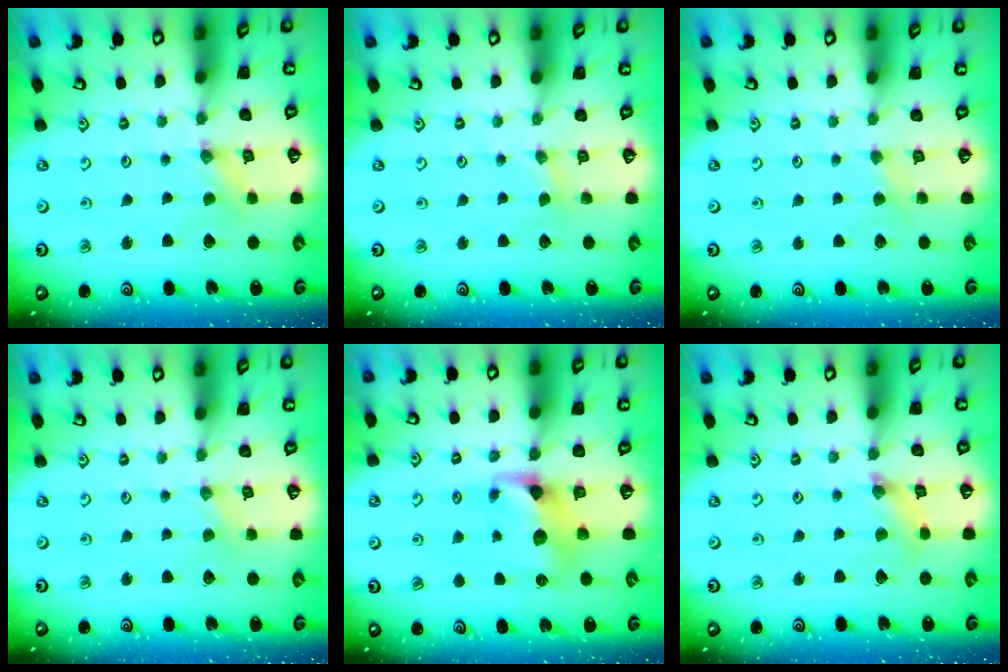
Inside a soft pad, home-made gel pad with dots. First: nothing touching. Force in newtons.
{"total": 1.3, "press": 1.2, "slide": 0.3}
{"total": 2.1, "press": 2.1, "slide": 0.3}
{"total": 0.8, "press": 0.8, "slide": 0.2}
{"total": 8.6, "press": 8.5, "slide": 1.2}
{"total": 2.5, "press": 2.5, "slide": 0.2}